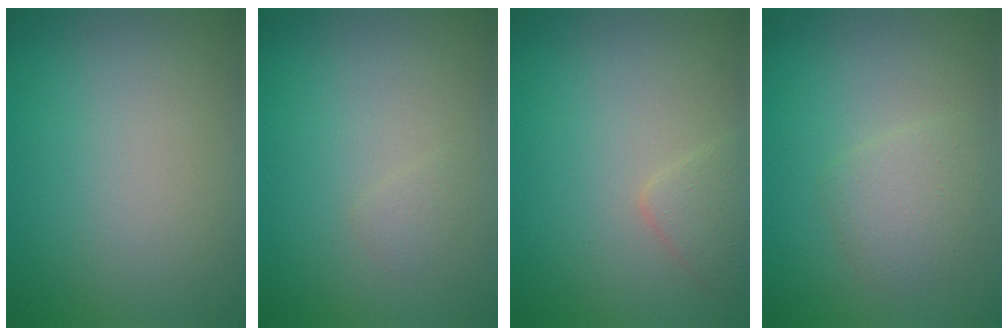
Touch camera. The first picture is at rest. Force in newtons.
{"total": 0.7, "press": 0.7, "slide": 0.0}
{"total": 1.6, "press": 1.6, "slide": 0.1}
{"total": 2.3, "press": 2.3, "slide": 0.1}